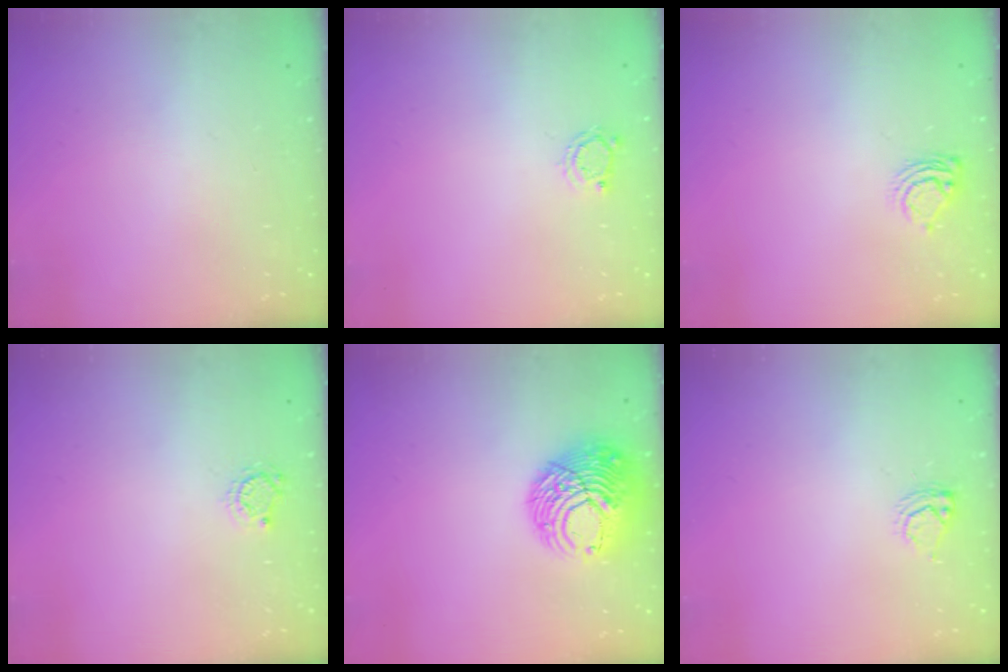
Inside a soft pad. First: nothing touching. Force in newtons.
{"total": 2.8, "press": 2.7, "slide": 0.4}
{"total": 6.4, "press": 6.4, "slide": 0.4}
{"total": 3.6, "press": 3.5, "slide": 0.4}
{"total": 12.5, "press": 12.5, "slide": 1.5}
{"total": 5.7, "press": 5.7, "slide": 0.6}